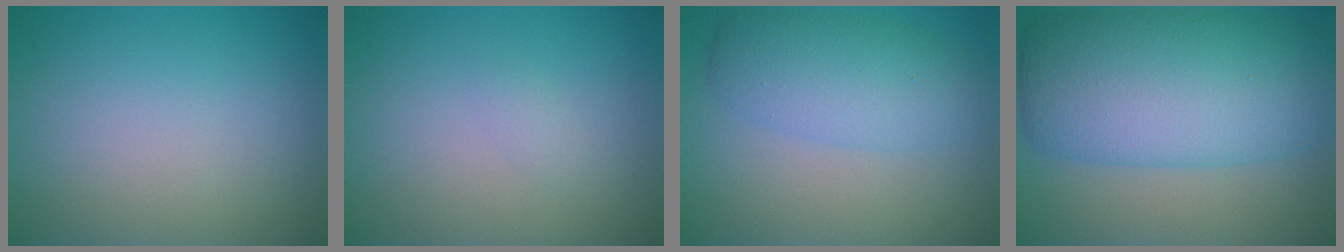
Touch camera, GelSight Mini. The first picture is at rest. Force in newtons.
{"total": 0.7, "press": 0.7, "slide": 0.1}
{"total": 4.9, "press": 4.9, "slide": 0.1}
{"total": 11.8, "press": 11.8, "slide": 0.2}